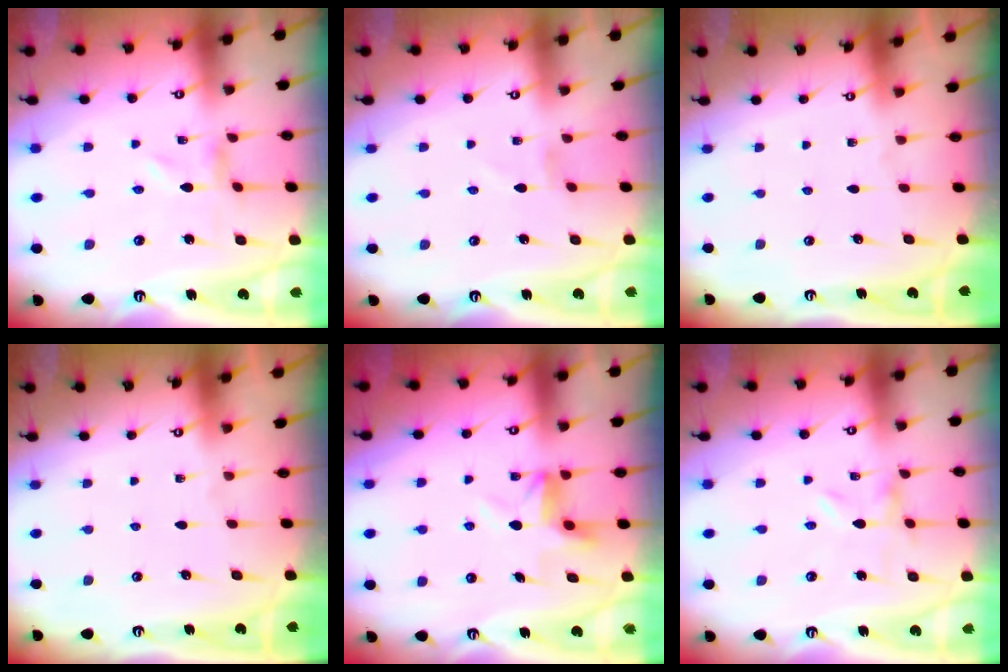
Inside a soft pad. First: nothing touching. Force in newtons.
{"total": 0.0}
{"total": 0.0}
{"total": 0.0}
{"total": 6.2, "press": 5.9, "slide": 1.9}
{"total": 0.0}